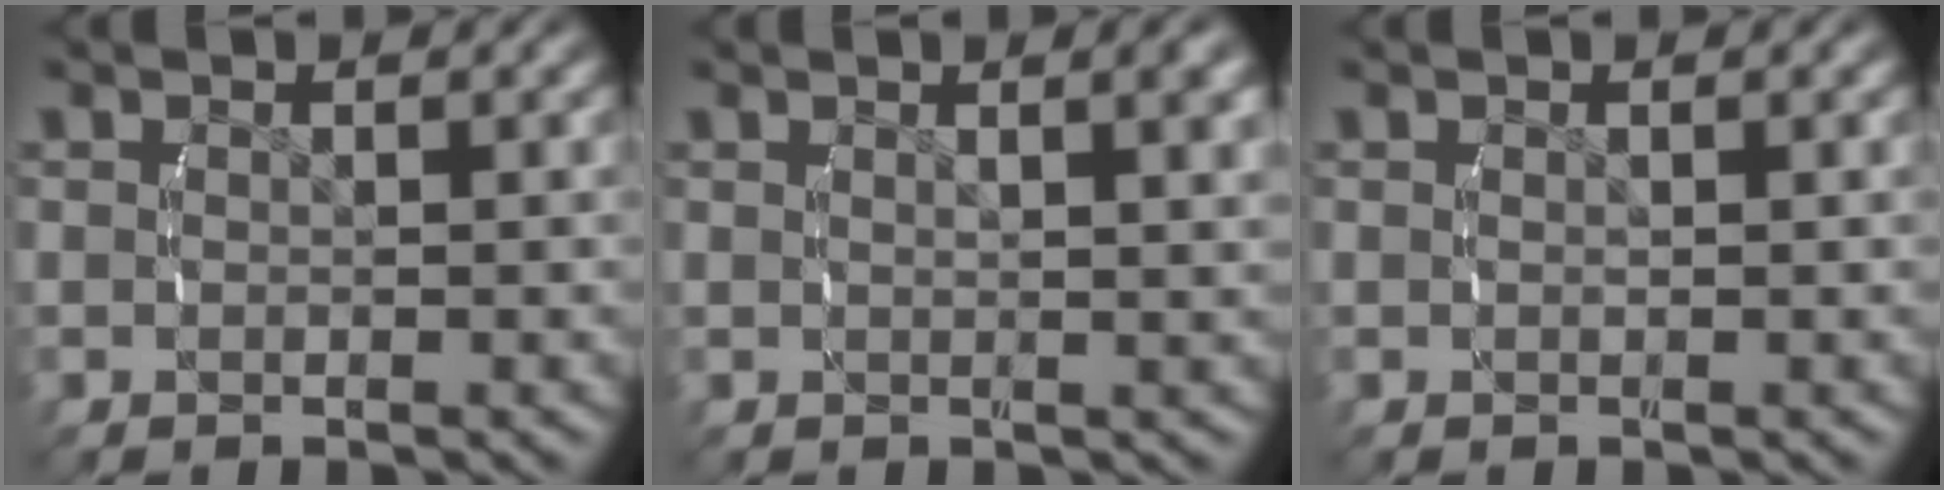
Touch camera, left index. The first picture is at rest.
{"total": 2.2, "force": [1.2, -0.3, 1.9], "torque": [-0.017, 0.004, 0.024]}
{"total": 0.0}